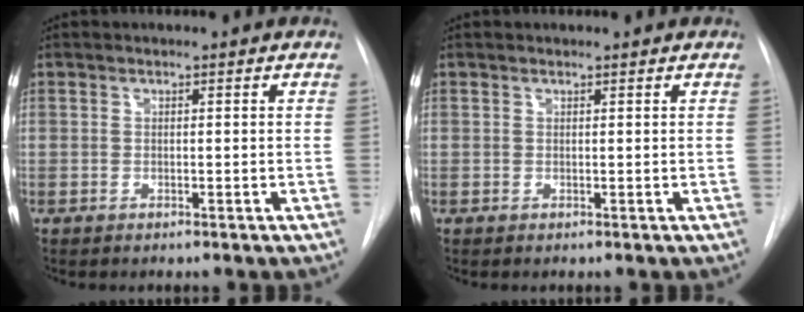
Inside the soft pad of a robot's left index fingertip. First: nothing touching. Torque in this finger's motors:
{"motor_torque": [0.26, -0.01, -0.04, -0.01]}